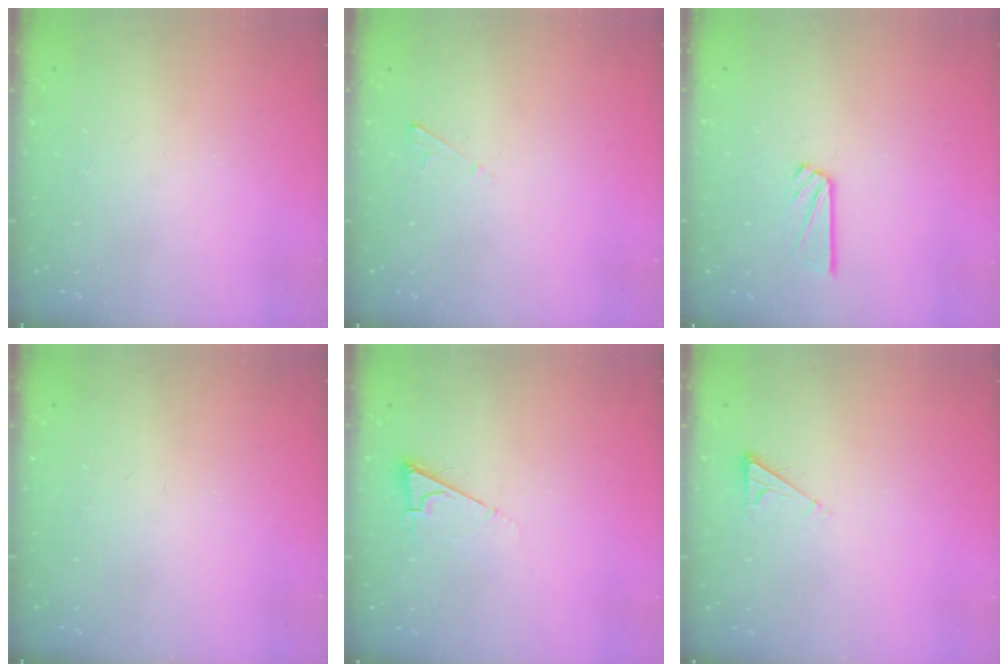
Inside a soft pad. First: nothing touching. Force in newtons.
{"total": 2.0, "press": 2.0, "slide": 0.2}
{"total": 7.5, "press": 7.5, "slide": 0.6}
{"total": 0.0}
{"total": 6.3, "press": 6.3, "slide": 0.7}
{"total": 2.9, "press": 2.9, "slide": 0.5}